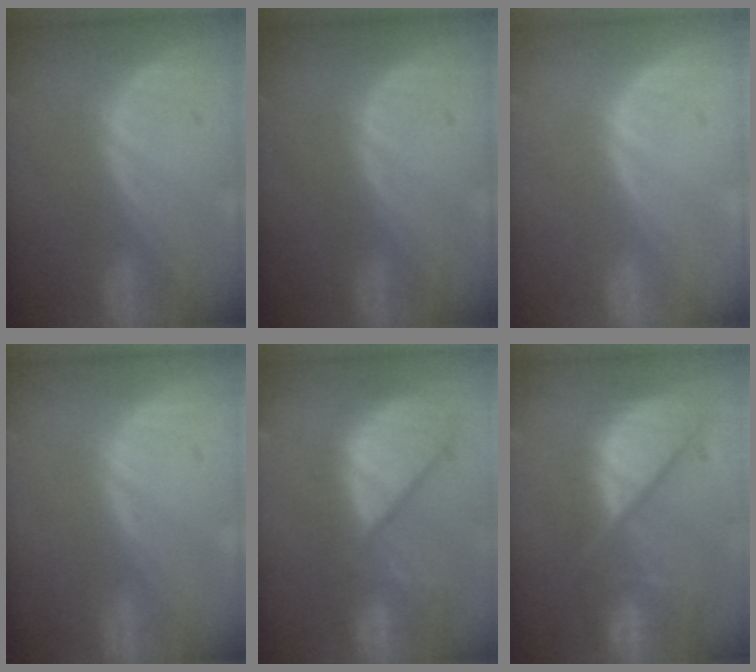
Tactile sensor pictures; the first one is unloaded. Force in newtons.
{"total": 0.0}
{"total": 0.6, "press": 0.0, "slide": 0.6}
{"total": 0.0}
{"total": 11.7, "press": 10.3, "slide": 5.5}
{"total": 12.1, "press": 9.9, "slide": 7.0}